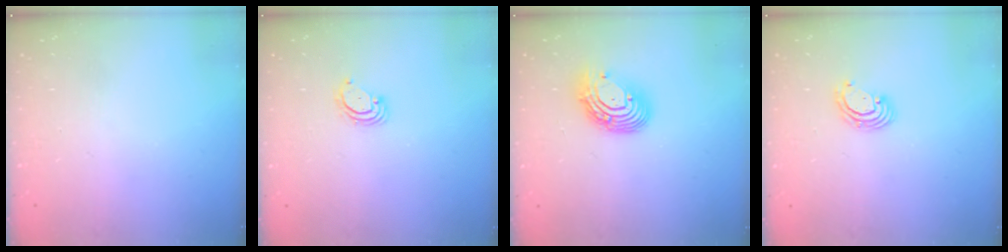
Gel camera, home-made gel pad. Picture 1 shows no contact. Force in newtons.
{"total": 3.1, "press": 3.1, "slide": 0.3}
{"total": 11.5, "press": 11.5, "slide": 1.1}
{"total": 3.1, "press": 3.1, "slide": 0.1}